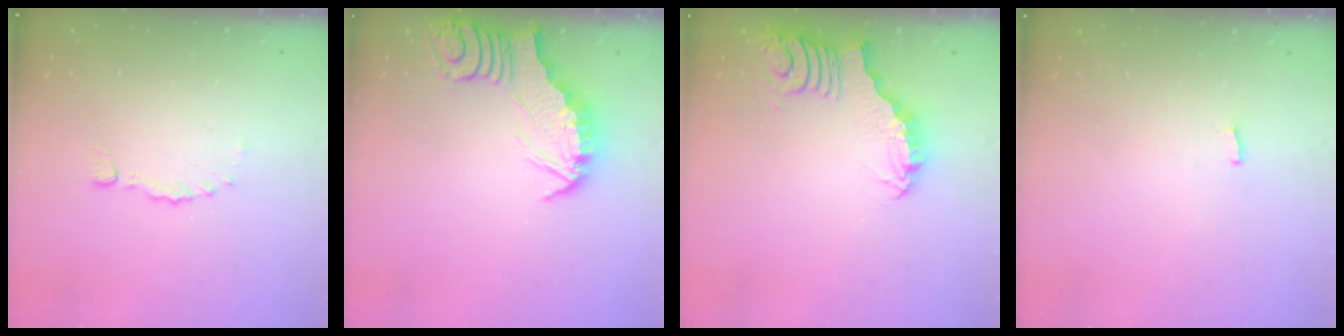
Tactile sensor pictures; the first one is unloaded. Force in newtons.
{"total": 2.8, "press": 2.8, "slide": 0.2}
{"total": 2.4, "press": 2.4, "slide": 0.3}
{"total": 0.0}